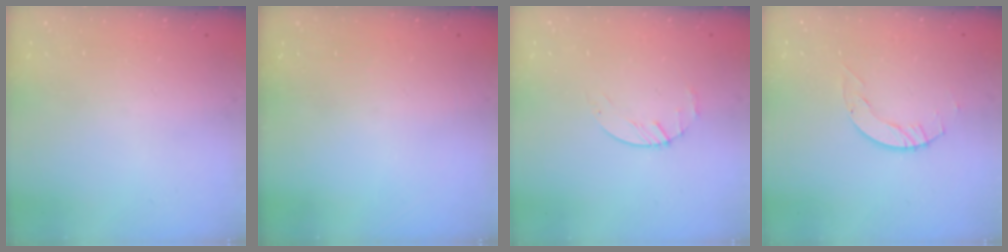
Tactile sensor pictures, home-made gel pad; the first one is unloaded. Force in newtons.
{"total": 0.0}
{"total": 2.2, "press": 2.2, "slide": 0.3}
{"total": 2.1, "press": 2.1, "slide": 0.3}